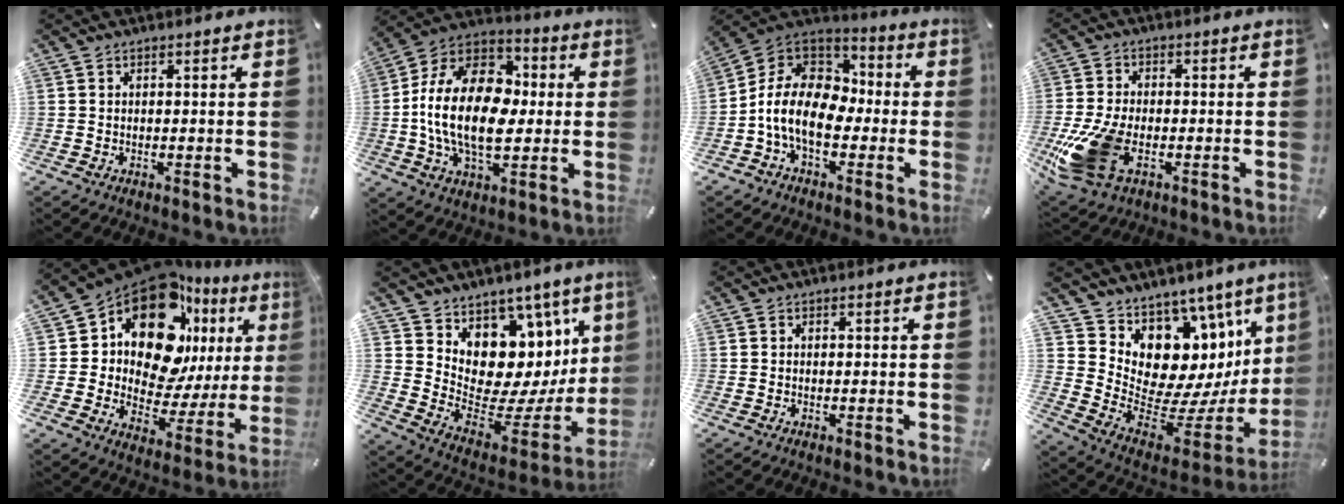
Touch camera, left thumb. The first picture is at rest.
{"total": 21.2, "force": [-1.7, 13.7, 16.1], "torque": [-0.331, 0.012, -0.030]}
{"total": 13.0, "force": [-4.0, 8.9, 8.6], "torque": [-0.196, 0.015, -0.078]}
{"total": 15.1, "force": [-4.8, 8.8, 11.2], "torque": [-0.241, 0.004, -0.079]}
{"total": 19.9, "force": [10.7, 11.5, 12.2], "torque": [-0.209, -0.092, 0.180]}
{"total": 11.3, "force": [5.4, 9.0, 4.2], "torque": [-0.039, -0.108, 0.104]}
{"total": 0.0}
{"total": 11.9, "force": [4.9, 9.7, 4.7], "torque": [-0.050, -0.102, 0.106]}